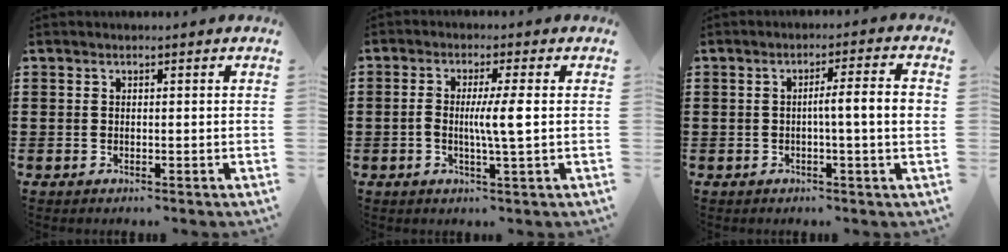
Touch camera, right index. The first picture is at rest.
{"total": 5.2, "force": [-0.3, 0.1, 5.2], "torque": [-0.093, -0.005, -0.010]}
{"total": 5.3, "force": [-0.2, 0.3, 5.3], "torque": [-0.094, 0.000, -0.009]}